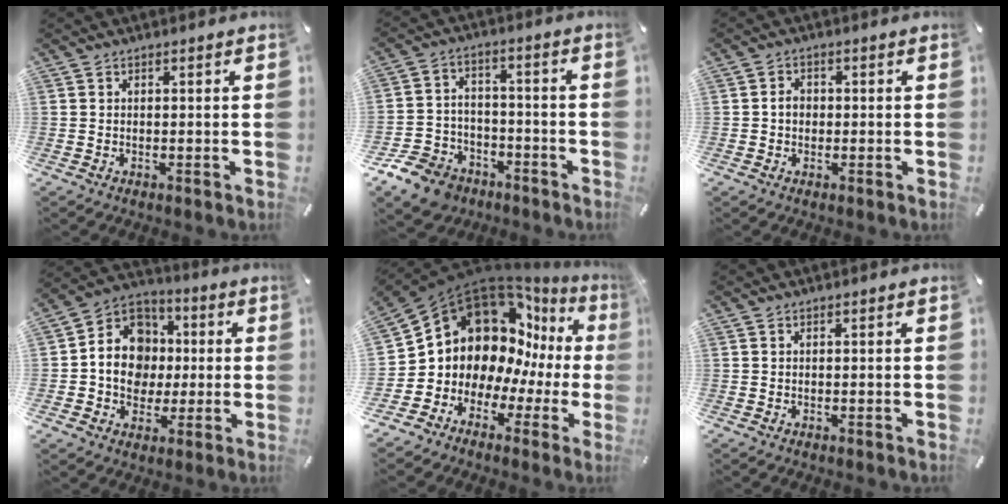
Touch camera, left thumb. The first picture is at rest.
{"total": 11.1, "force": [-7.5, 7.6, 3.2], "torque": [-0.069, 0.055, -0.135]}
{"total": 3.0, "force": [-0.4, 2.4, 1.7], "torque": [-0.033, 0.007, -0.009]}
{"total": 12.8, "force": [-0.9, 11.5, 5.5], "torque": [-0.113, 0.004, -0.016]}
{"total": 13.3, "force": [5.2, 11.2, 5.0], "torque": [-0.094, -0.079, 0.102]}
{"total": 0.0}